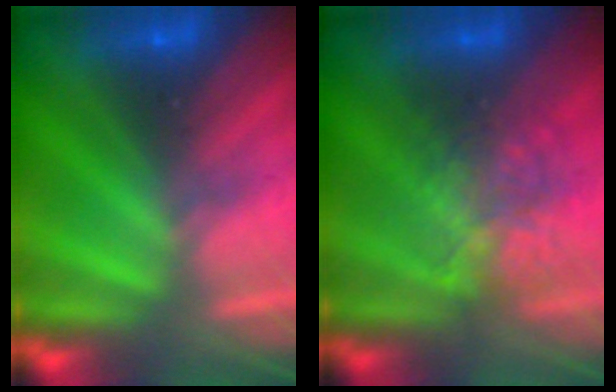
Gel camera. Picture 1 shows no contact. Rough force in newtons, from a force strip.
{"total": 2.3}